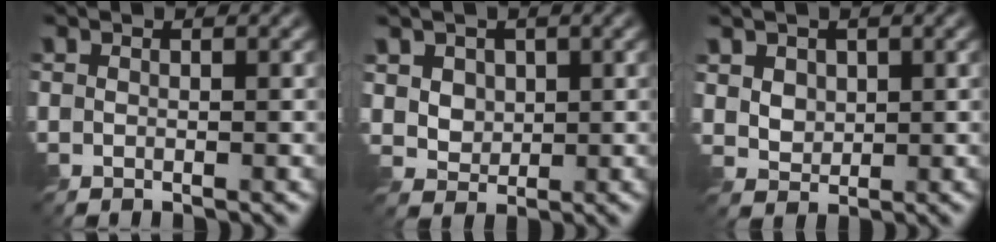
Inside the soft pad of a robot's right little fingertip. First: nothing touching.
{"total": 3.2, "force": [1.3, 2.6, 1.5], "torque": [-0.051, -0.003, 0.034]}
{"total": 2.8, "force": [1.2, 2.1, 1.4], "torque": [-0.052, -0.001, 0.036]}